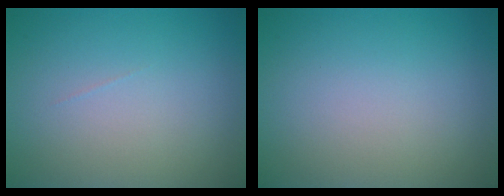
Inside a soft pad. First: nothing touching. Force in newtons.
{"total": 0.0}